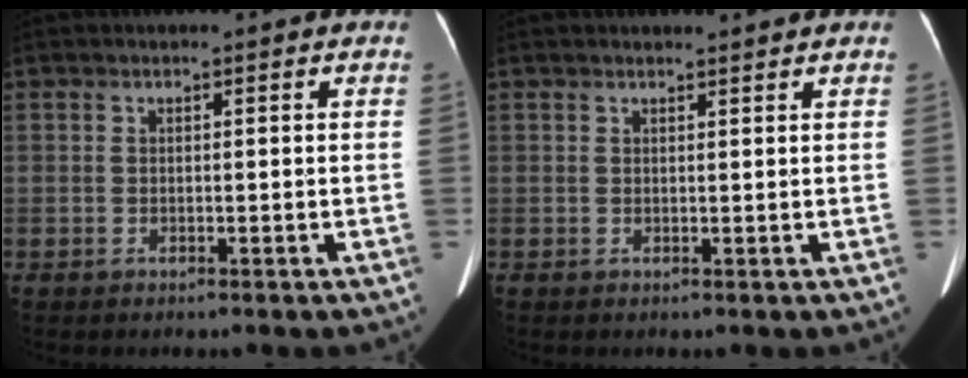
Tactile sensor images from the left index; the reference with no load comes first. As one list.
[{"total": 3.9, "force": [3.8, 0.2, 1.1], "torque": [-0.010, 0.001, 0.042]}]